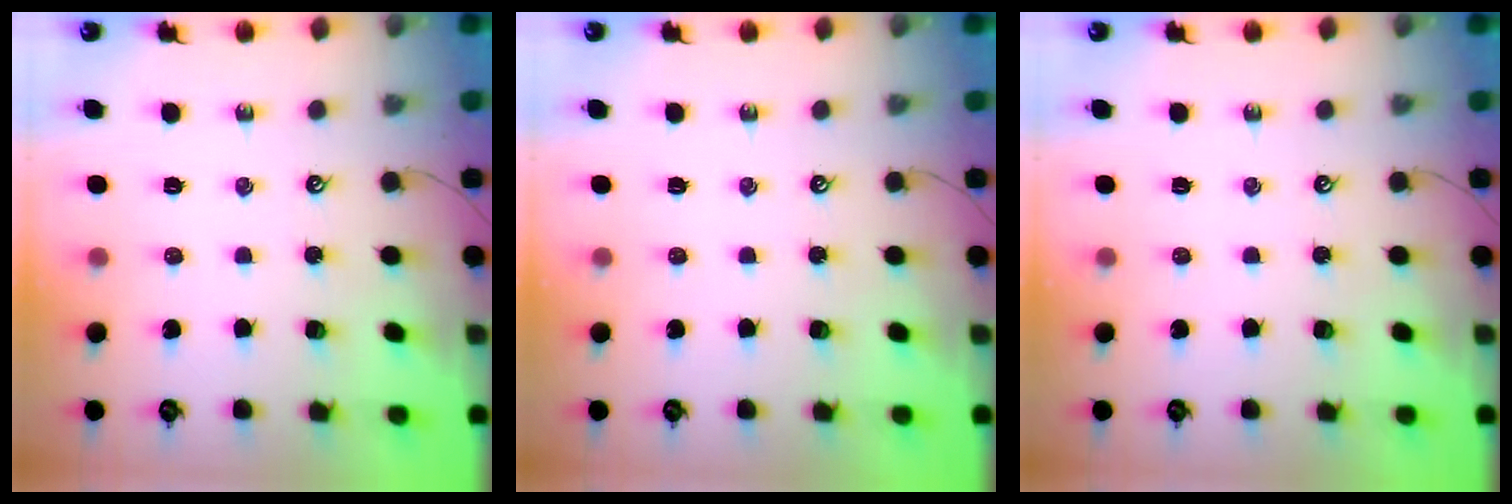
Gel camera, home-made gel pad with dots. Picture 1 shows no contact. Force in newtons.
{"total": 0.0}
{"total": 0.0}